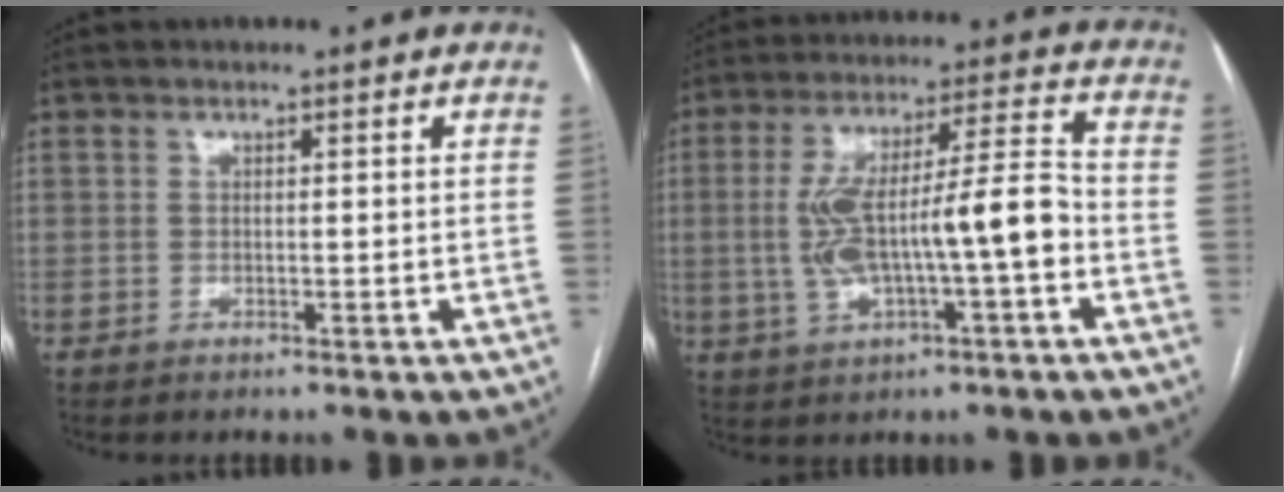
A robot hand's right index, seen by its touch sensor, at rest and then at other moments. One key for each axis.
{"total": 13.9, "fx": -2.1, "fy": 2.5, "fz": 13.5, "tx": -0.250, "ty": 0.026, "tz": -0.027}